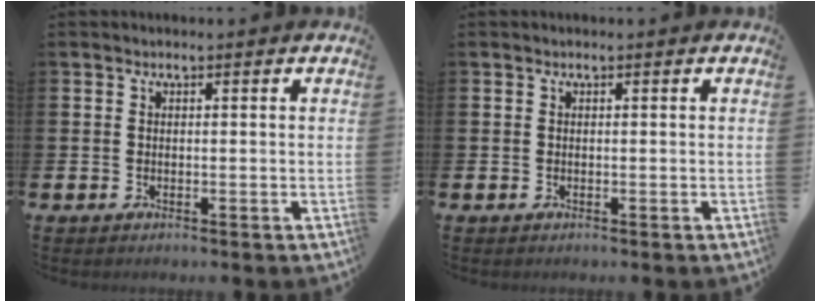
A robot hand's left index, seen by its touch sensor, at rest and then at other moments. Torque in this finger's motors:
{"motor_torque": [-0.04, 0.04, 0.00, 0.00]}